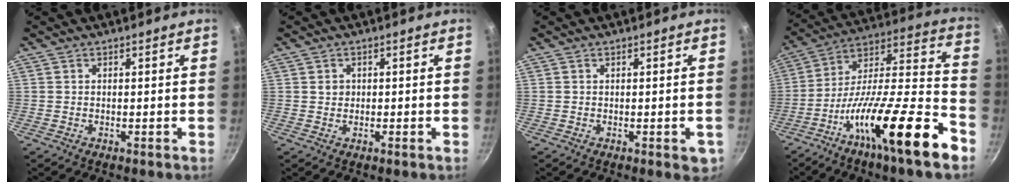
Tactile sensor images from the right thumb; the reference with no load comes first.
{"total": 1.4, "force": [0.1, 1.3, 0.5], "torque": [-0.004, 0.004, 0.001]}
{"total": 3.1, "force": [-0.8, 1.5, 2.7], "torque": [-0.019, 0.000, -0.008]}
{"total": 25.6, "force": [-13.0, 5.7, 21.3], "torque": [-0.302, 0.076, -0.229]}